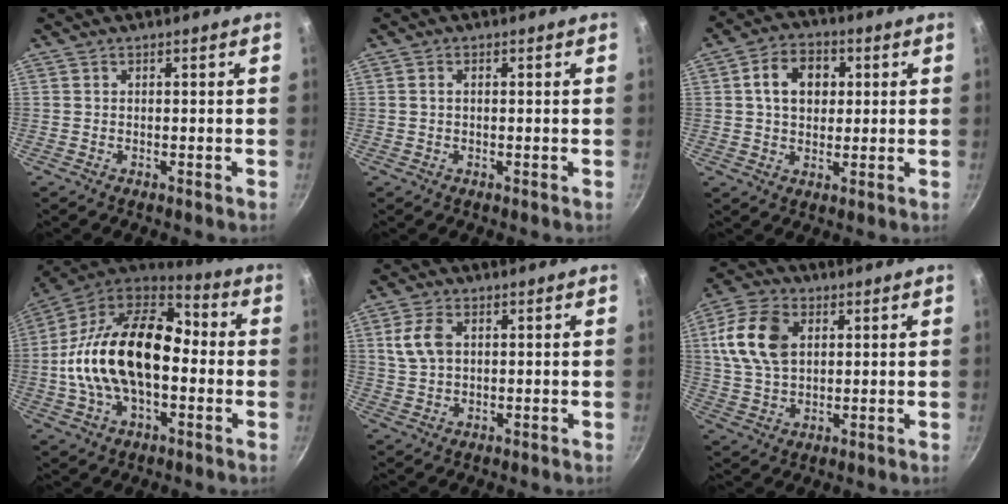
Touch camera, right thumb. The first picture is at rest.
{"total": 1.0, "force": [0.1, 0.6, 0.8], "torque": [-0.015, 0.004, 0.001]}
{"total": 9.0, "force": [1.9, 6.8, 5.6], "torque": [-0.070, 0.010, 0.023]}
{"total": 24.6, "force": [-1.3, 14.8, 19.6], "torque": [-0.336, 0.047, -0.034]}
{"total": 6.2, "force": [1.6, 4.1, 4.4], "torque": [-0.081, 0.003, 0.029]}
{"total": 13.1, "force": [3.3, 8.7, 9.2], "torque": [-0.168, 0.005, 0.058]}